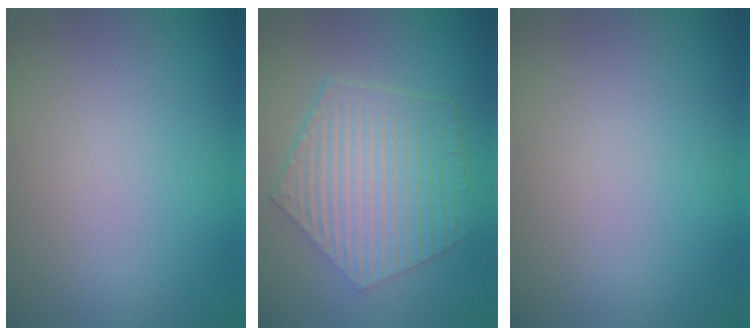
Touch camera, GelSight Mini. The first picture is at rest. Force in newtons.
{"total": 6.9, "press": 5.0, "slide": 4.7}
{"total": 0.0}